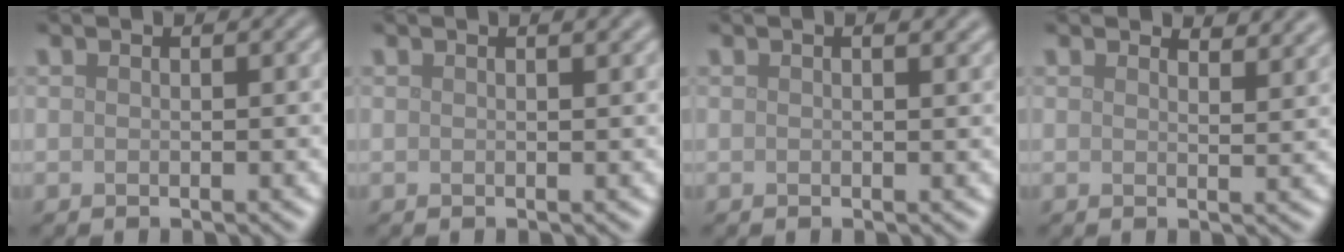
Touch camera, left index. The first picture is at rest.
{"total": 1.4, "force": [0.8, 0.4, 1.0], "torque": [-0.011, 0.004, 0.007]}
{"total": 1.2, "force": [0.7, 0.2, 0.9], "torque": [-0.014, 0.002, 0.011]}
{"total": 2.8, "force": [2.6, 0.5, 0.8], "torque": [-0.014, 0.000, 0.033]}